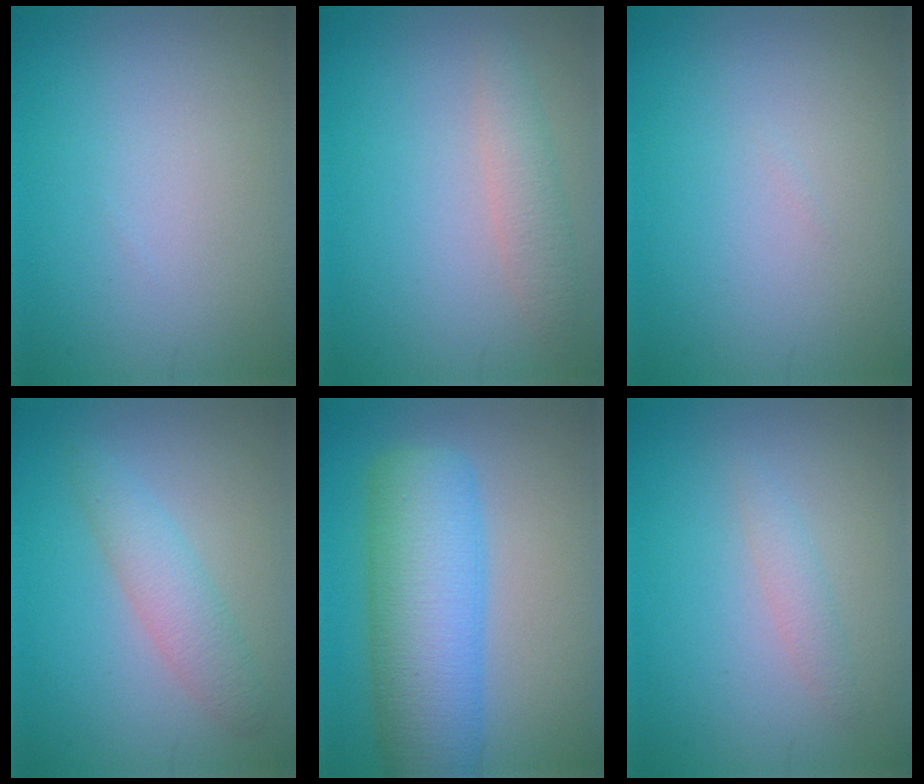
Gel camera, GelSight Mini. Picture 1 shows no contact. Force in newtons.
{"total": 2.0, "press": 2.0, "slide": 0.1}
{"total": 0.0}
{"total": 2.8, "press": 2.8, "slide": 0.0}
{"total": 9.5, "press": 9.5, "slide": 0.2}
{"total": 1.3, "press": 1.3, "slide": 0.0}